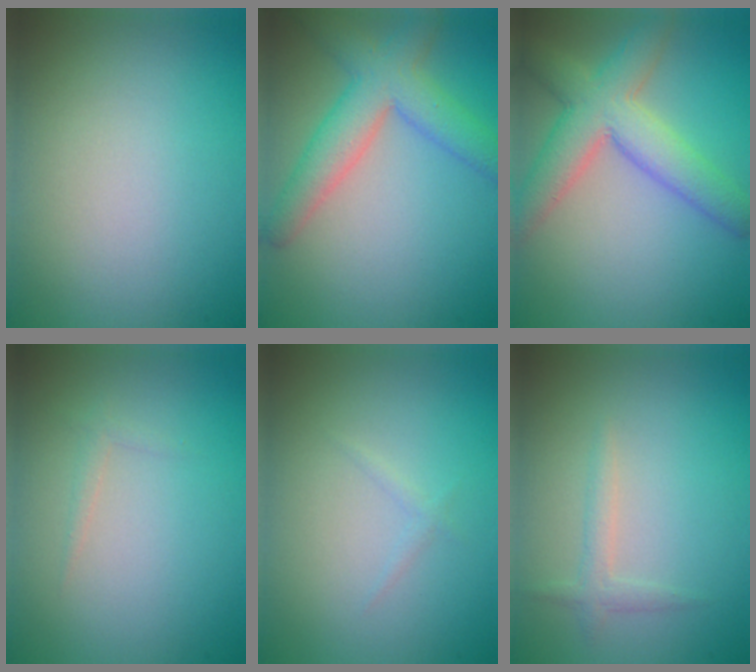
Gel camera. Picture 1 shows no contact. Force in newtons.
{"total": 5.5, "press": 5.5, "slide": 0.3}
{"total": 6.6, "press": 6.5, "slide": 0.3}
{"total": 0.6, "press": 0.6, "slide": 0.1}
{"total": 0.6, "press": 0.6, "slide": 0.0}
{"total": 1.4, "press": 1.4, "slide": 0.0}